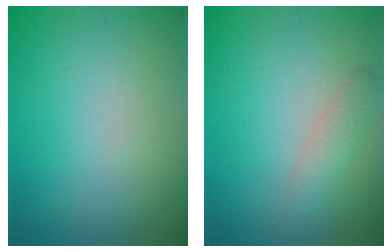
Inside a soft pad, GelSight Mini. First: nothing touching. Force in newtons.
{"total": 1.9, "press": 1.9, "slide": 0.0}